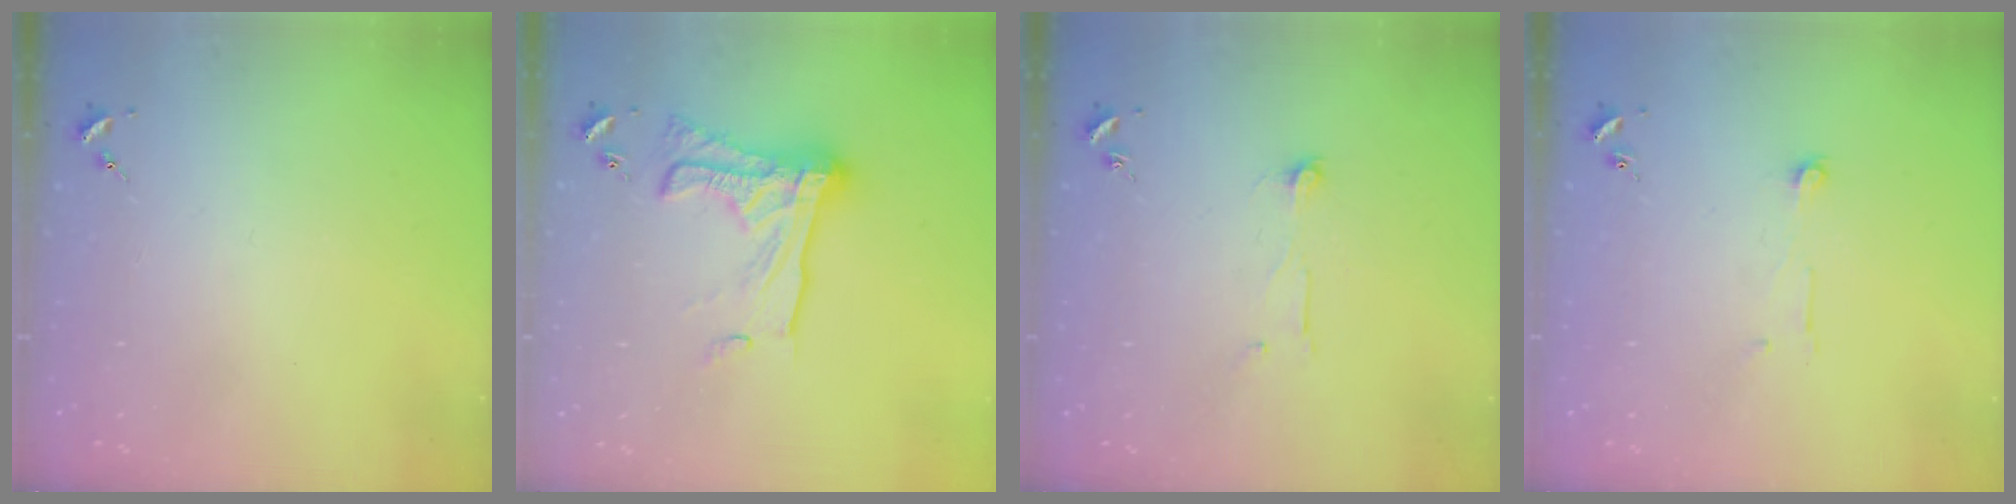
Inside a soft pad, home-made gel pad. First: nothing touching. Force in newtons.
{"total": 19.0, "press": 18.9, "slide": 1.6}
{"total": 4.7, "press": 4.7, "slide": 0.5}
{"total": 5.1, "press": 5.1, "slide": 0.5}